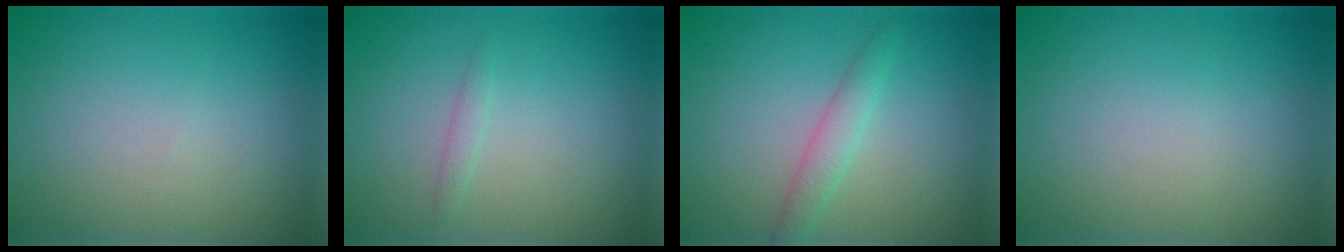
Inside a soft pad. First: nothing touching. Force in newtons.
{"total": 0.8, "press": 0.8, "slide": 0.1}
{"total": 2.1, "press": 2.1, "slide": 0.1}
{"total": 0.0}